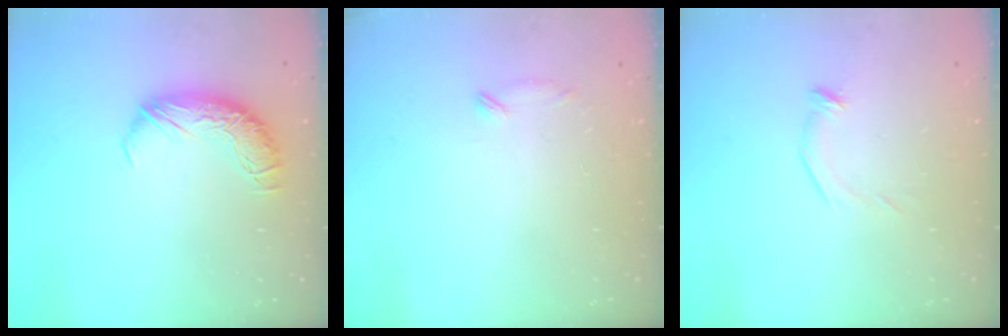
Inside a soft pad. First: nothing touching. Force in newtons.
{"total": 6.9, "press": 6.8, "slide": 0.8}
{"total": 5.5, "press": 5.4, "slide": 1.0}